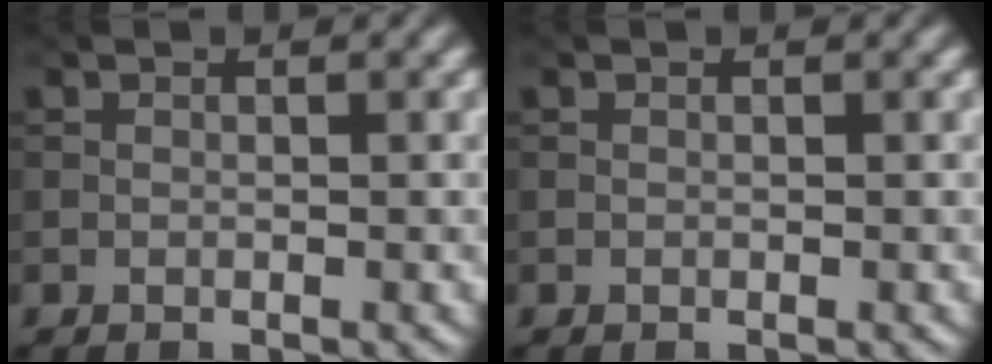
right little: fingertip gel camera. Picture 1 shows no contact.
{"total": 0.0}